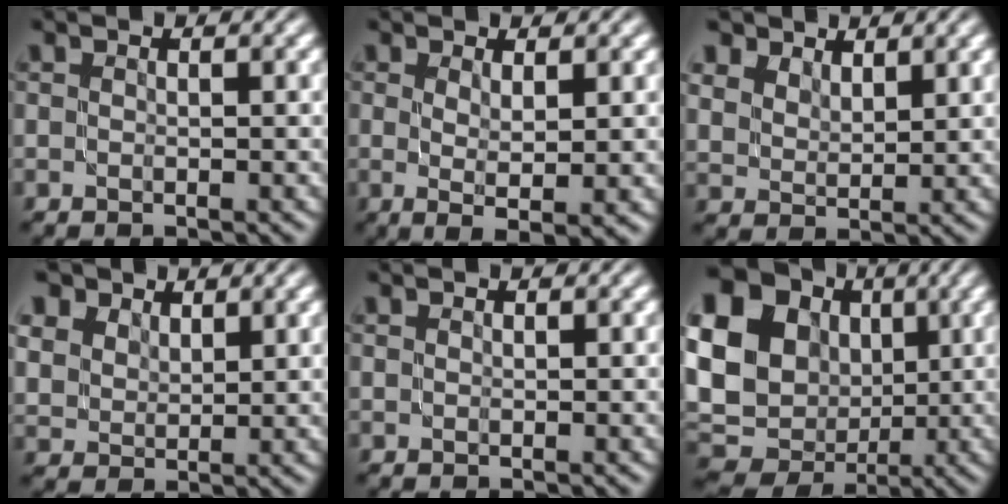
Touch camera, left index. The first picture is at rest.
{"total": 2.5, "force": [0.4, 0.2, 2.5], "torque": [-0.042, -0.011, 0.010]}
{"total": 5.2, "force": [4.1, 2.7, 1.6], "torque": [-0.061, -0.003, 0.080]}
{"total": 8.1, "force": [5.4, 5.2, 3.1], "torque": [-0.123, 0.014, 0.099]}
{"total": 0.0}
{"total": 21.7, "force": [3.0, 19.0, 10.0], "torque": [-0.214, 0.032, 0.013]}